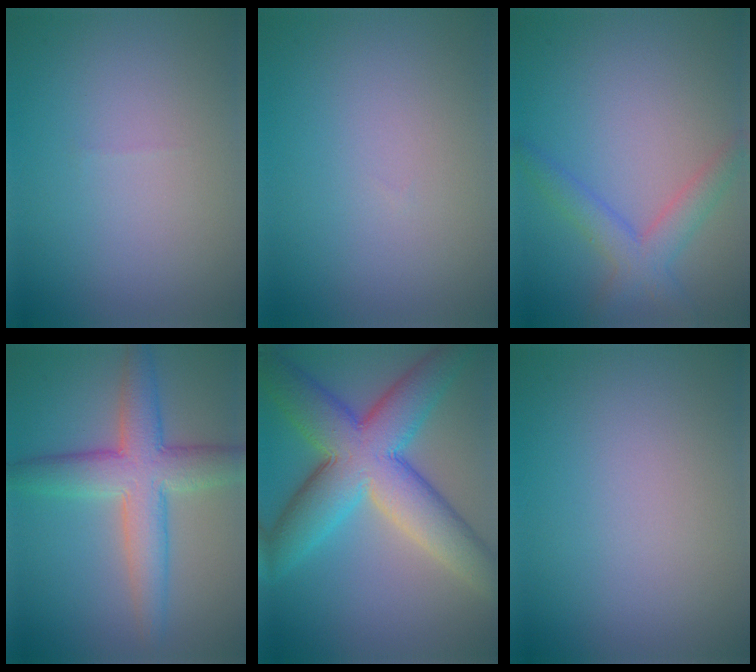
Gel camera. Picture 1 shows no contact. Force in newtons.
{"total": 0.0}
{"total": 3.4, "press": 3.4, "slide": 0.2}
{"total": 6.7, "press": 6.6, "slide": 0.4}
{"total": 11.1, "press": 11.1, "slide": 0.5}
{"total": 0.0}